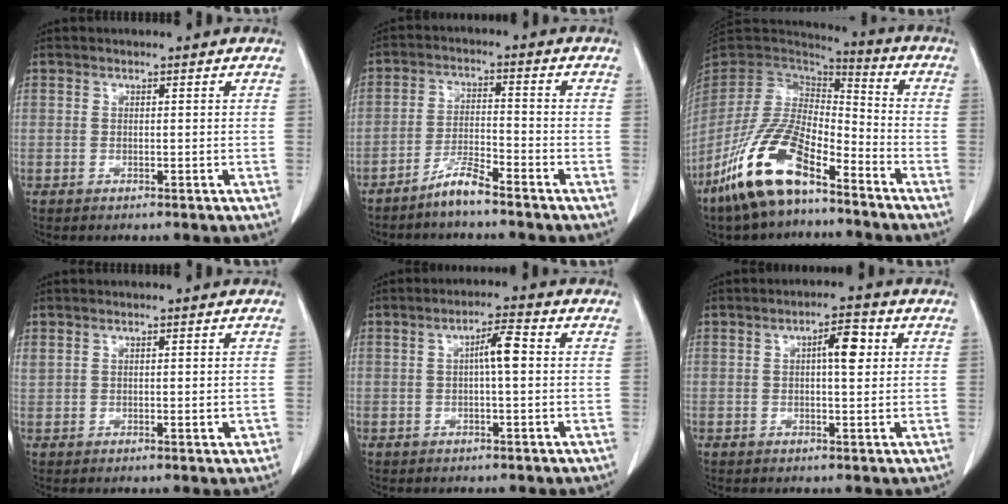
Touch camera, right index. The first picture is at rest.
{"total": 4.8, "force": [-4.0, 0.1, 2.6], "torque": [-0.051, -0.007, -0.081]}
{"total": 15.9, "force": [-10.3, 5.5, 10.9], "torque": [-0.224, -0.002, -0.195]}
{"total": 2.6, "force": [0.5, 1.3, 2.2], "torque": [-0.047, 0.013, 0.025]}
{"total": 4.2, "force": [0.4, 0.5, 4.1], "torque": [-0.071, 0.009, 0.004]}
{"total": 4.5, "force": [1.1, 1.1, 4.2], "torque": [-0.067, 0.007, 0.015]}